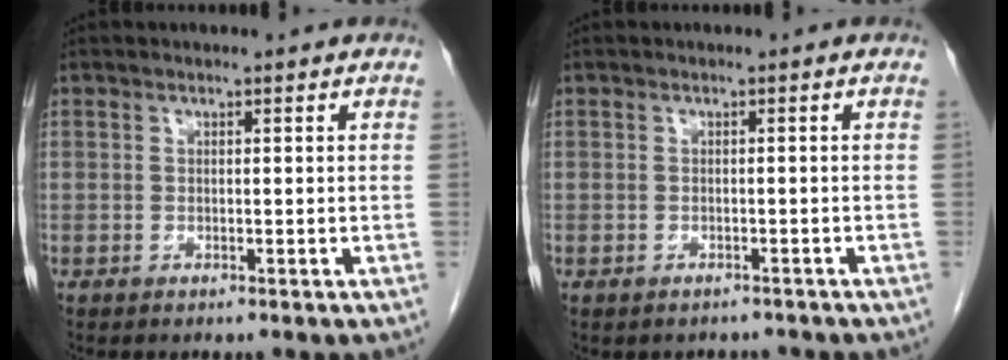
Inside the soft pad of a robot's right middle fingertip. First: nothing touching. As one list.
[{"total": 1.9, "force": [-1.7, 0.9, 0.0], "torque": [-0.001, 0.001, -0.024]}]